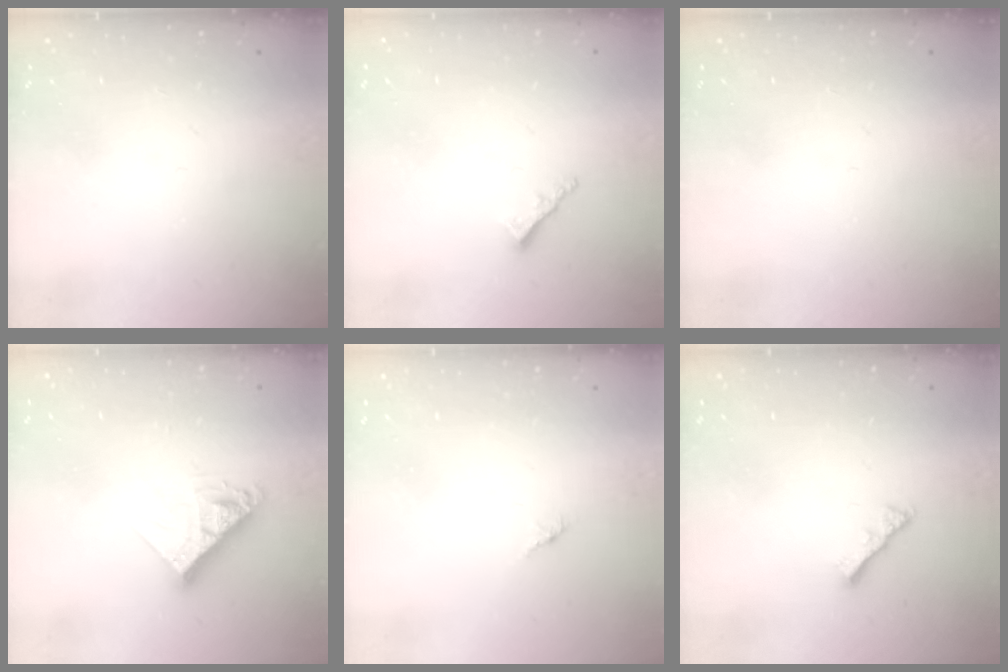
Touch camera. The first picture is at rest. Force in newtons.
{"total": 2.3, "press": 2.2, "slide": 0.6}
{"total": 0.0}
{"total": 9.7, "press": 9.7, "slide": 0.8}
{"total": 1.4, "press": 1.4, "slide": 0.4}
{"total": 2.8, "press": 2.8, "slide": 0.6}